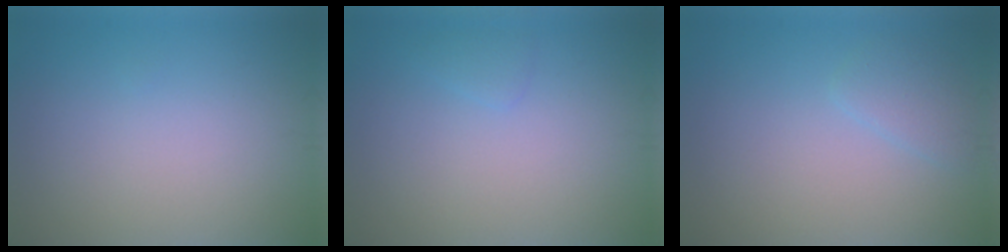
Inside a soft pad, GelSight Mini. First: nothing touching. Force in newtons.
{"total": 0.9, "press": 0.9, "slide": 0.0}
{"total": 1.7, "press": 1.7, "slide": 0.1}